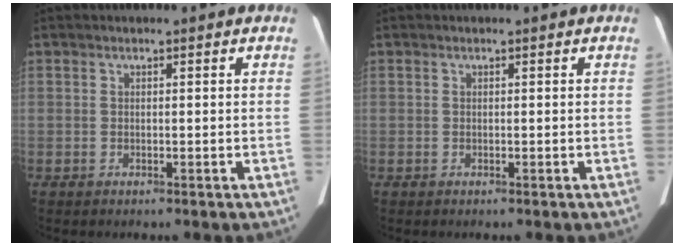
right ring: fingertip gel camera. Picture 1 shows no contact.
{"total": 0.0}